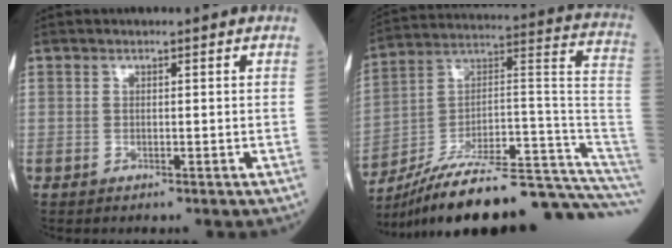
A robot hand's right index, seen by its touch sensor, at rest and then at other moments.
{"total": 28.5, "force": [-23.3, 1.2, 16.3], "torque": [-0.145, 0.032, -0.352]}